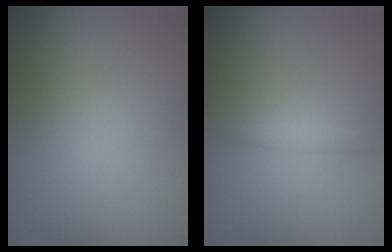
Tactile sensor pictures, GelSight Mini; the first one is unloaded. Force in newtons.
{"total": 0.8, "press": 0.8, "slide": 0.0}